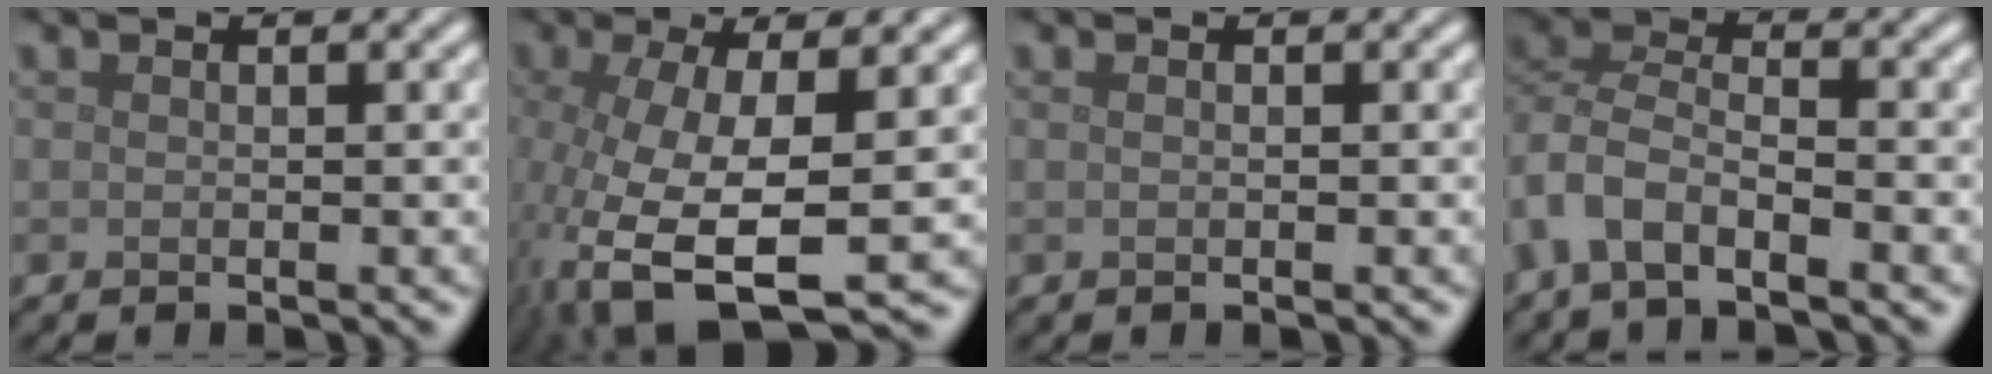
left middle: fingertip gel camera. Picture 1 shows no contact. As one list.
[{"total": 11.6, "force": [-3.1, 4.5, 10.2], "torque": [-0.230, -0.026, -0.048]}, {"total": 0.0}, {"total": 4.4, "force": [-2.5, 2.2, 2.9], "torque": [-0.056, 0.002, -0.059]}]